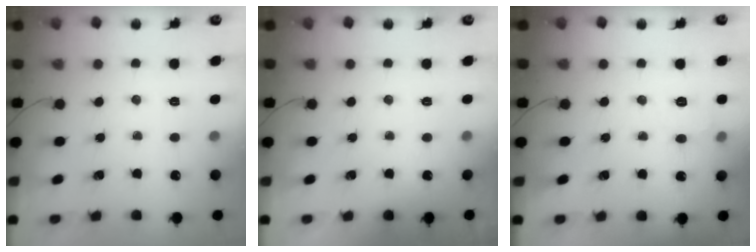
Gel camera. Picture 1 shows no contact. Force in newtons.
{"total": 1.8, "press": 1.8, "slide": 0.3}
{"total": 7.5, "press": 7.3, "slide": 1.4}